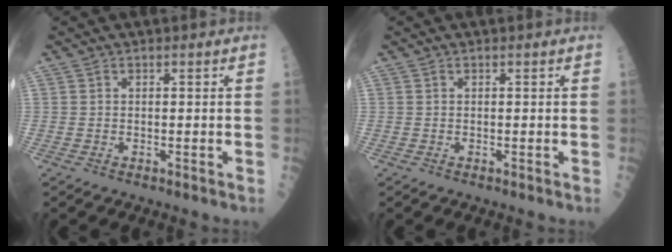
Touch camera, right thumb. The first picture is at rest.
{"total": 0.0}